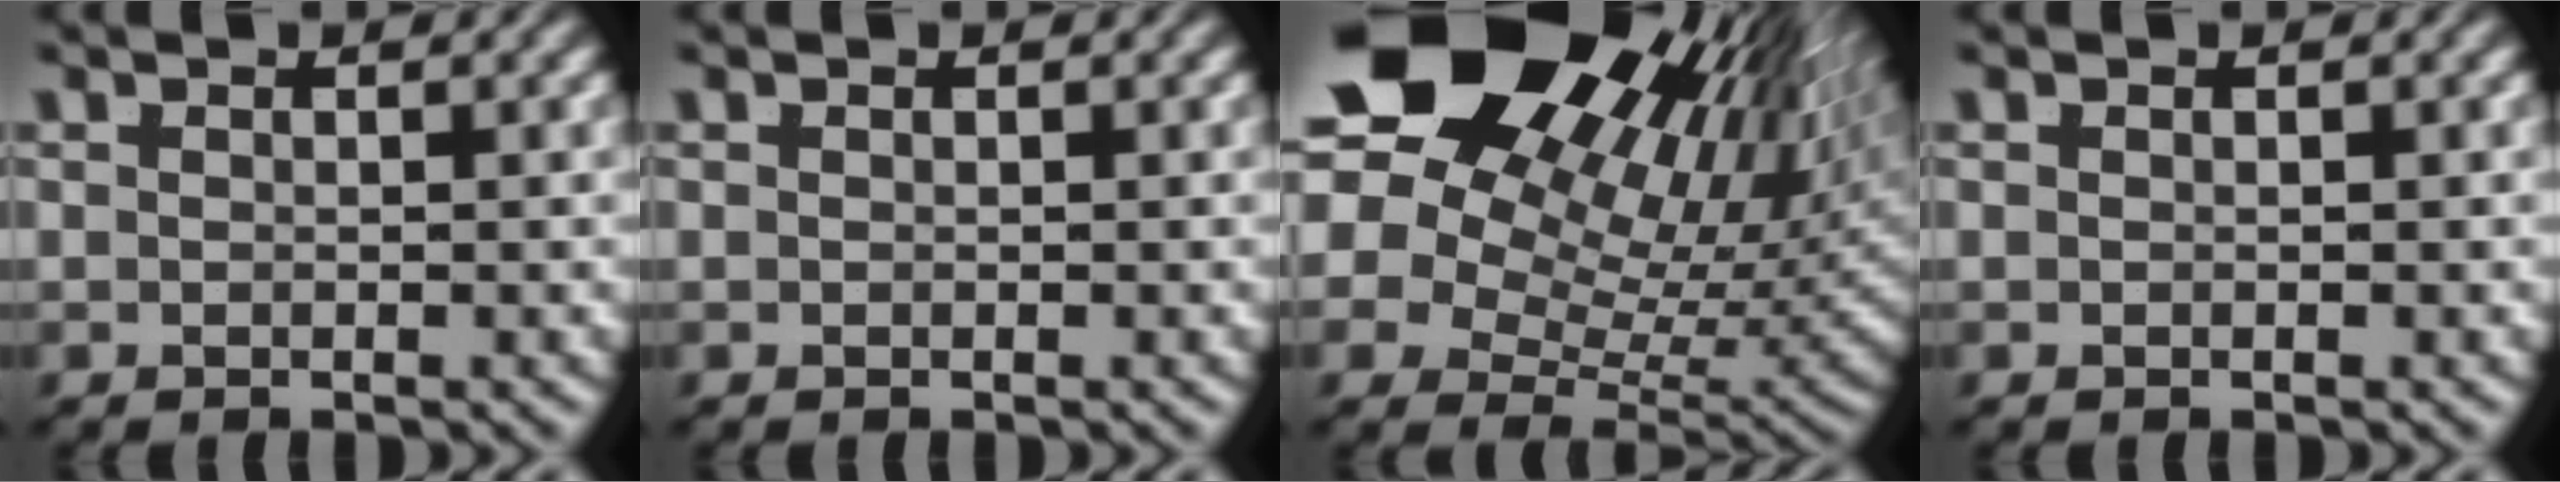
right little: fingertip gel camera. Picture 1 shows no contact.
{"total": 0.0}
{"total": 24.1, "force": [6.6, 16.4, 16.4], "torque": [-0.282, 0.015, 0.087]}
{"total": 0.0}